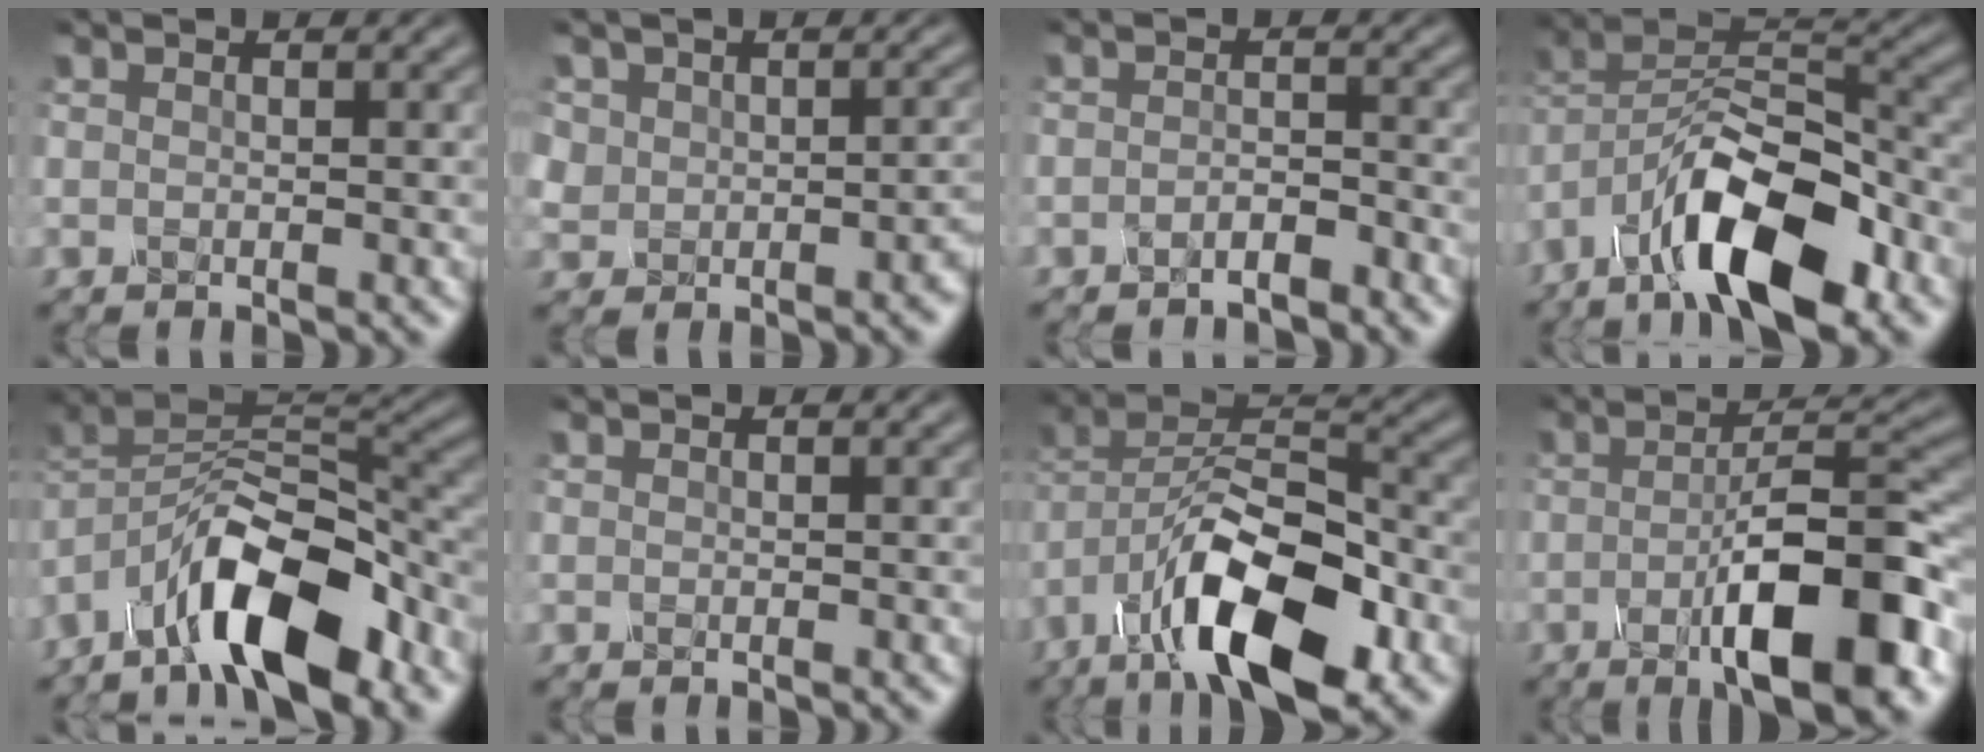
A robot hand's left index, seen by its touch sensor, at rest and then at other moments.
{"total": 2.5, "force": [-0.3, 2.5, 0.4], "torque": [0.004, -0.004, 0.004]}
{"total": 1.3, "force": [-1.3, 0.0, 0.2], "torque": [-0.009, 0.002, -0.020]}
{"total": 11.1, "force": [-7.2, 3.8, 7.5], "torque": [-0.131, 0.009, -0.133]}
{"total": 10.2, "force": [-7.1, 3.3, 6.6], "torque": [-0.103, 0.012, -0.134]}
{"total": 0.0}
{"total": 11.8, "force": [-6.7, 4.4, 8.6], "torque": [-0.159, 0.002, -0.121]}
{"total": 10.0, "force": [-3.3, 2.3, 9.2], "torque": [-0.137, 0.004, -0.053]}